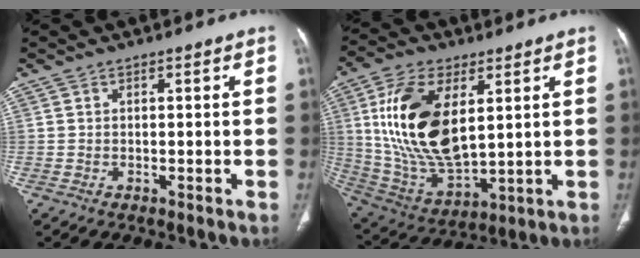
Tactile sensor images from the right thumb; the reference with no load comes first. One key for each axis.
{"total": 20.5, "fx": 5.0, "fy": 10.5, "fz": 16.9, "tx": -0.321, "ty": -0.025, "tz": 0.104}